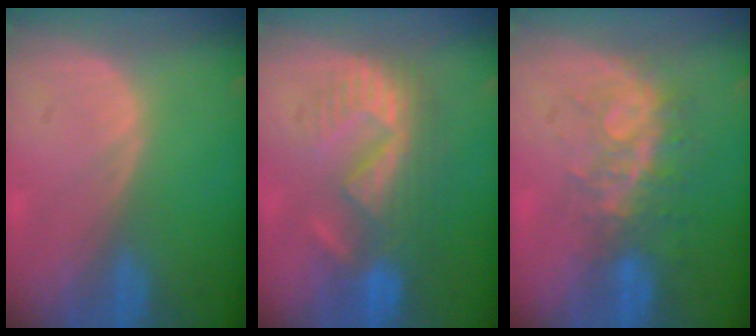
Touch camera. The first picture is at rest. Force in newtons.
{"total": 8.9, "press": 8.4, "slide": 2.9}
{"total": 8.4, "press": 7.0, "slide": 4.7}